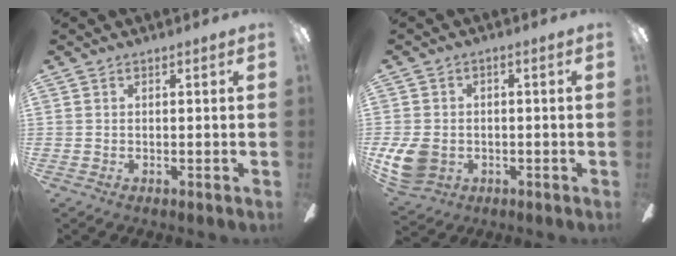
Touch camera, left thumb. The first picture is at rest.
{"total": 8.7, "force": [-2.0, 7.0, 4.8], "torque": [-0.110, 0.012, -0.034]}